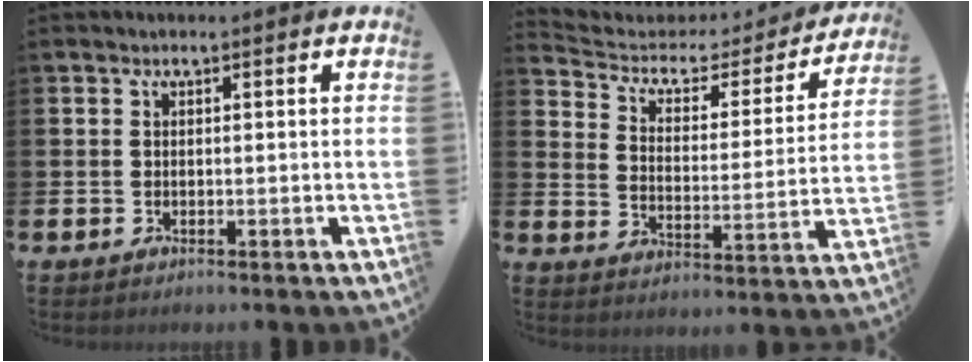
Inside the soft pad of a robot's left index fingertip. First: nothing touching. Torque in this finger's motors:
{"motor_torque": [-0.78, -1.18, -0.07, -0.02]}